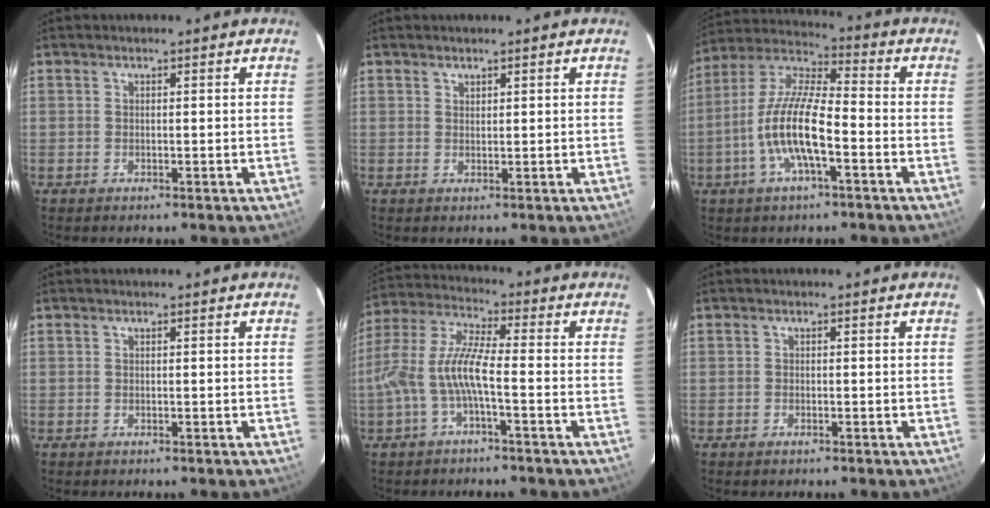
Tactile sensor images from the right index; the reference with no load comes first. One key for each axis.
{"total": 0.8, "fx": 0.7, "fy": 0.3, "fz": 0.1, "tx": -0.002, "ty": 0.001, "tz": 0.014}
{"total": 13.2, "fx": -4.4, "fy": 3.5, "fz": 11.9, "tx": -0.243, "ty": 0.001, "tz": -0.087}
{"total": 0.0}
{"total": 9.3, "fx": -2.9, "fy": 1.7, "fz": 8.6, "tx": -0.198, "ty": 0.008, "tz": -0.054}
{"total": 0.6, "fx": -0.5, "fy": 0.3, "fz": 0.2, "tx": -0.004, "ty": 0.001, "tz": -0.009}